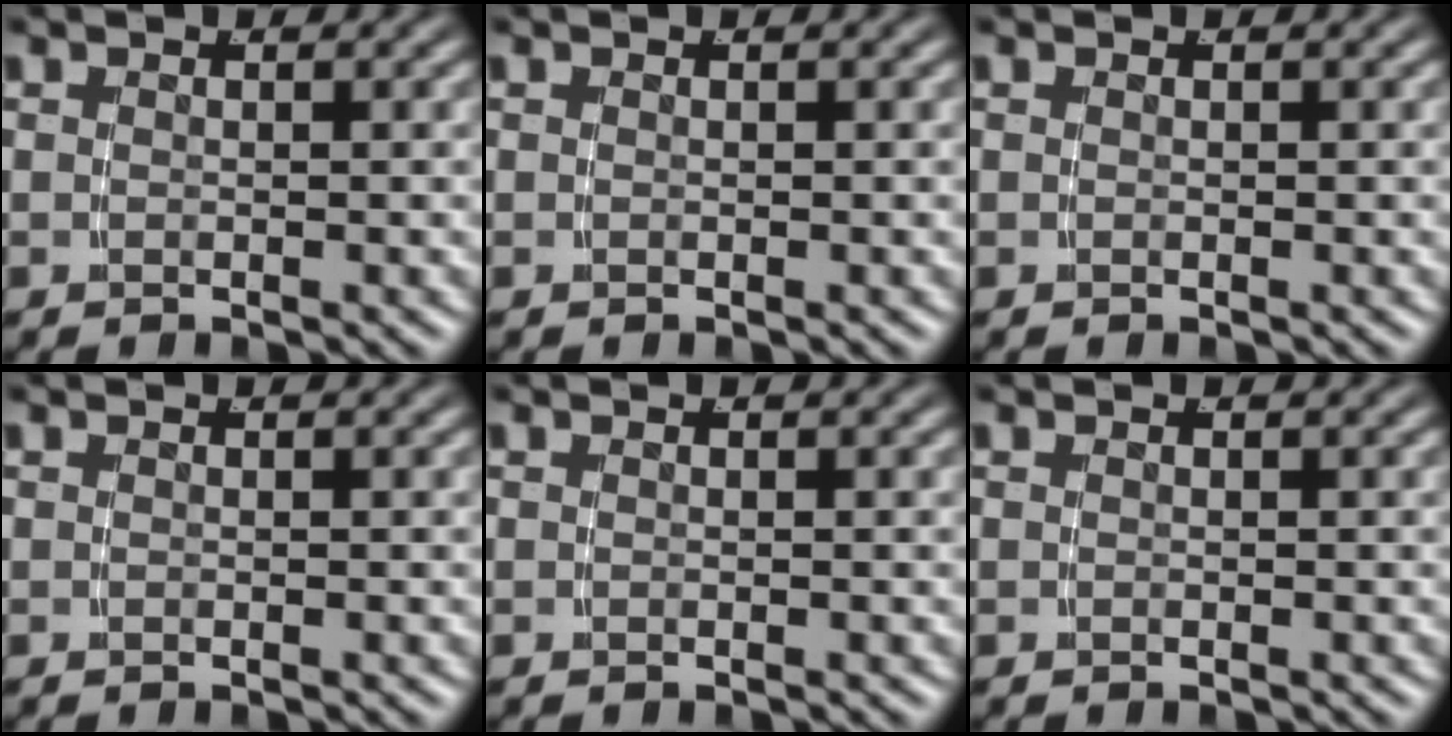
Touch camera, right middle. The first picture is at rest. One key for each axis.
{"total": 0.0}
{"total": 0.0}
{"total": 0.0}
{"total": 0.0}
{"total": 0.0}